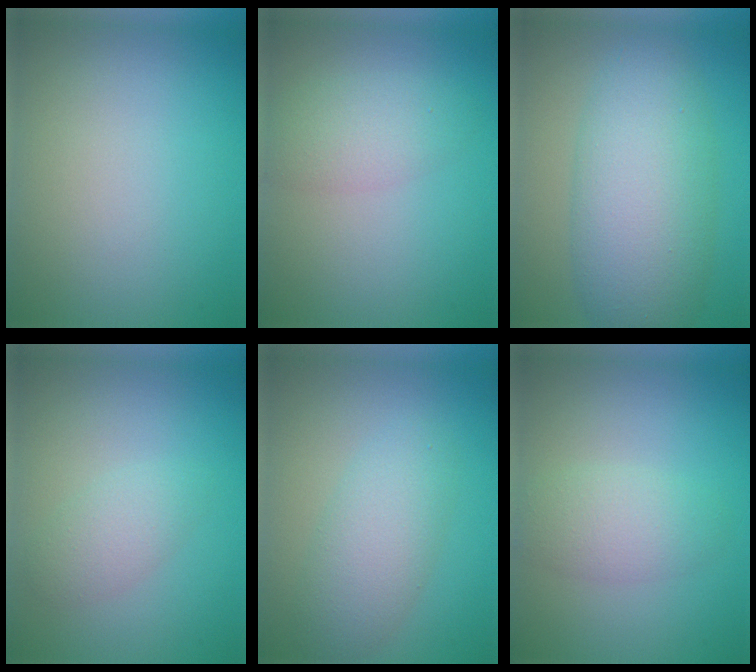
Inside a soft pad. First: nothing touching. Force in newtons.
{"total": 2.9, "press": 2.9, "slide": 0.1}
{"total": 8.5, "press": 8.5, "slide": 0.1}
{"total": 2.1, "press": 2.1, "slide": 0.1}
{"total": 4.0, "press": 4.0, "slide": 0.1}
{"total": 2.9, "press": 2.9, "slide": 0.1}